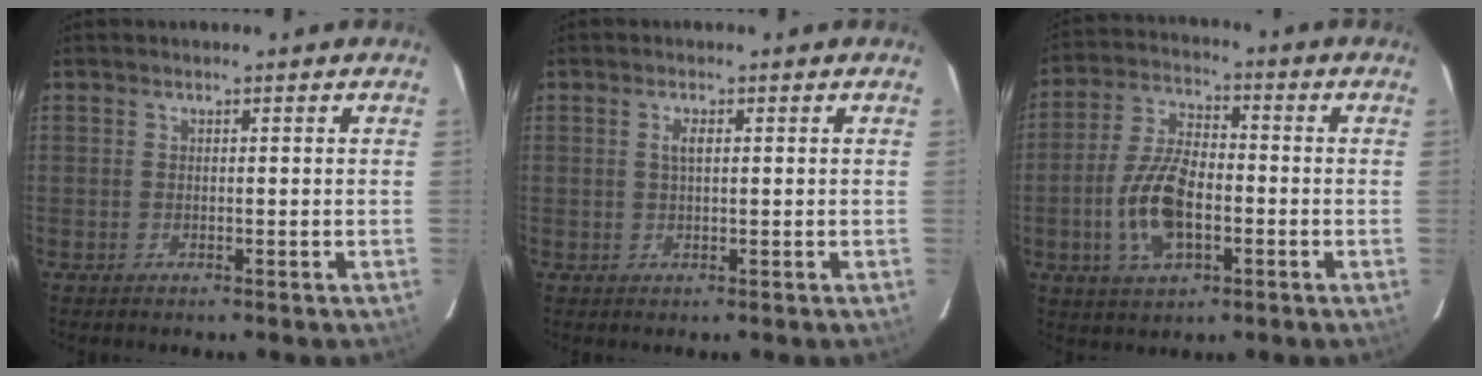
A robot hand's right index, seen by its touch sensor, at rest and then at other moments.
{"total": 1.6, "force": [0.4, 0.5, 1.4], "torque": [-0.027, 0.002, 0.005]}
{"total": 12.0, "force": [-3.1, 6.0, 9.9], "torque": [-0.207, 0.004, -0.056]}